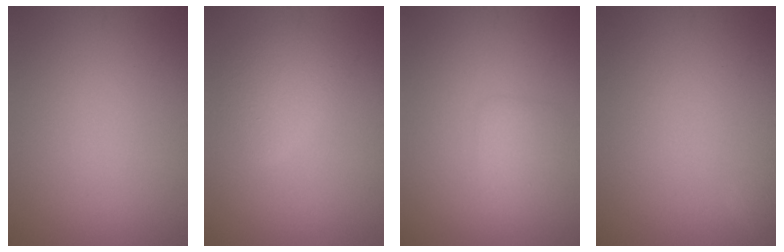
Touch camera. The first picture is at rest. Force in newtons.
{"total": 2.5, "press": 2.5, "slide": 0.1}
{"total": 1.8, "press": 1.8, "slide": 0.0}
{"total": 0.8, "press": 0.8, "slide": 0.1}